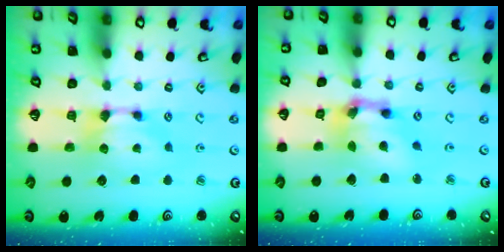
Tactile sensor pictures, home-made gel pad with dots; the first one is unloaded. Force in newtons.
{"total": 7.6, "press": 7.2, "slide": 2.3}